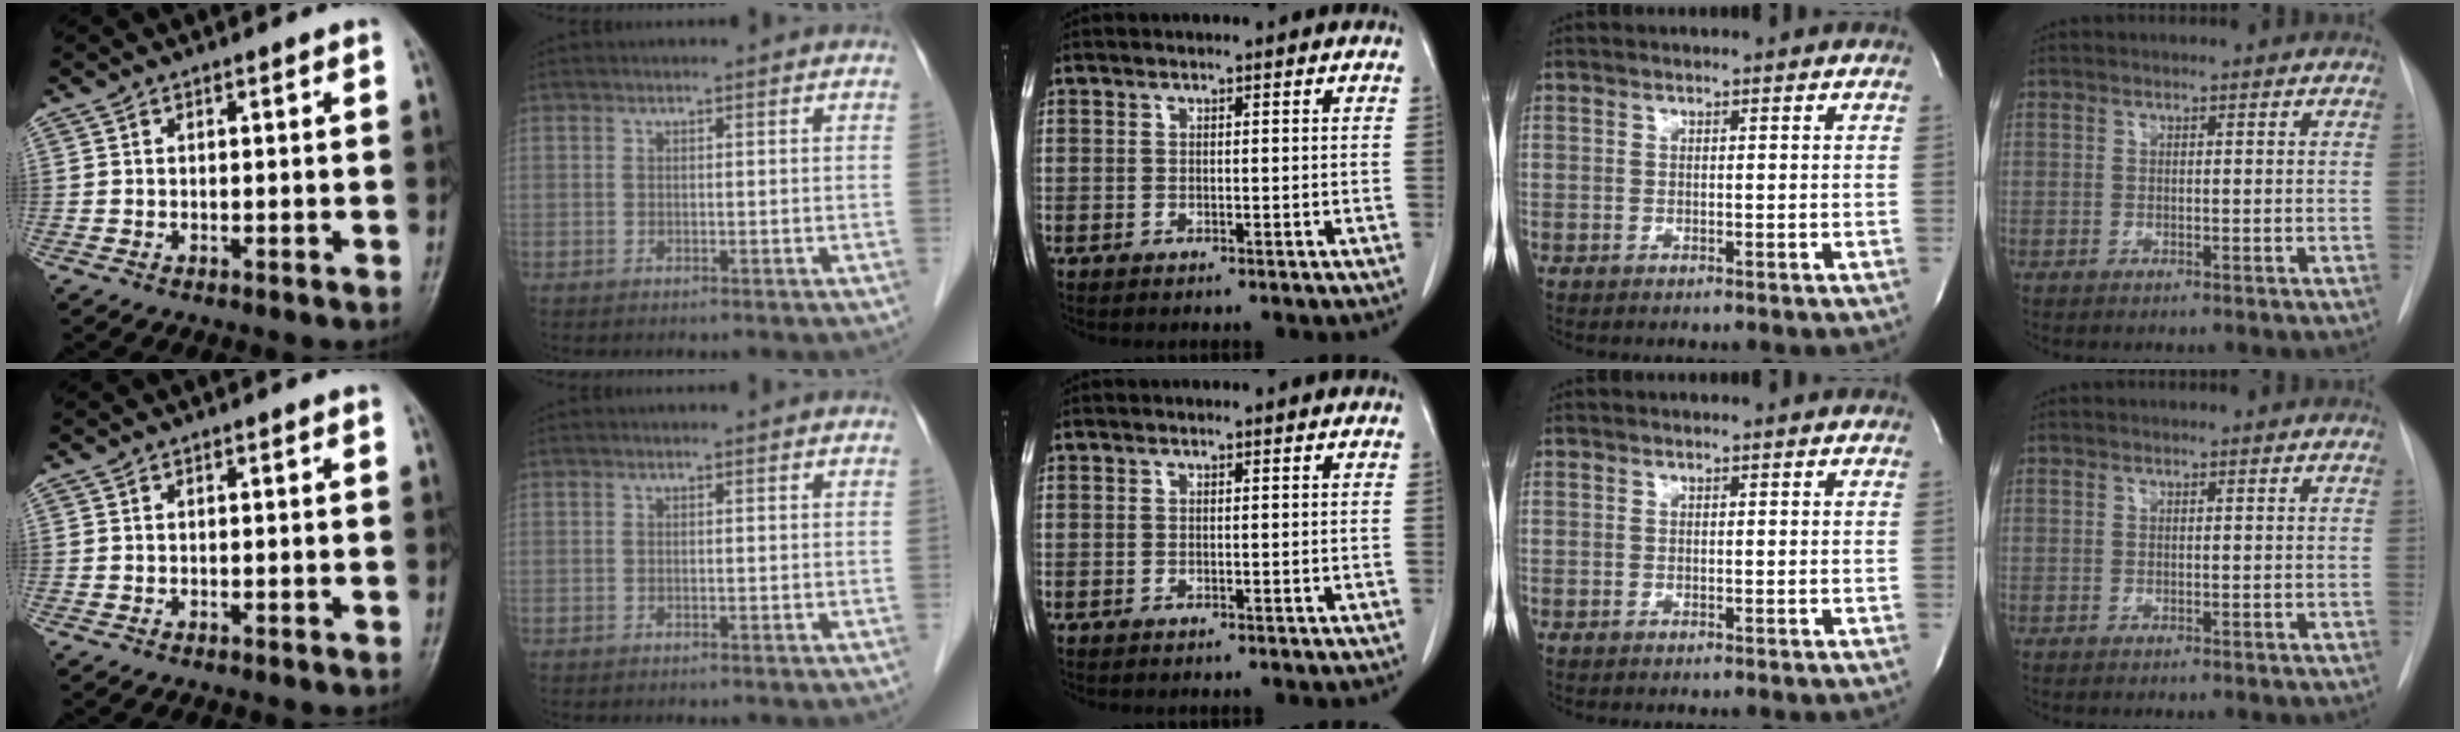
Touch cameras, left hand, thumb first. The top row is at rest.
{}